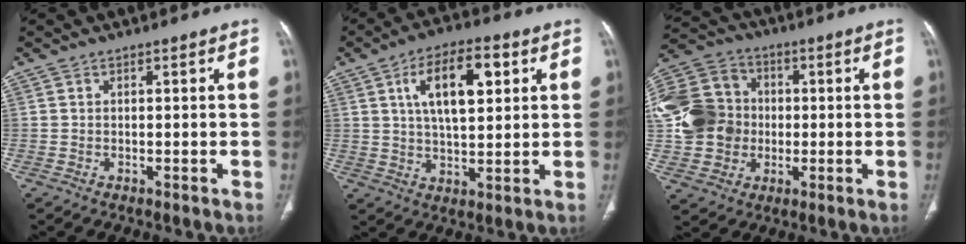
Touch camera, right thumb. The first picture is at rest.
{"total": 13.0, "force": [4.2, 5.9, 10.7], "torque": [-0.164, -0.003, 0.070]}
{"total": 19.8, "force": [-0.5, 17.1, 9.9], "torque": [-0.206, 0.034, -0.004]}